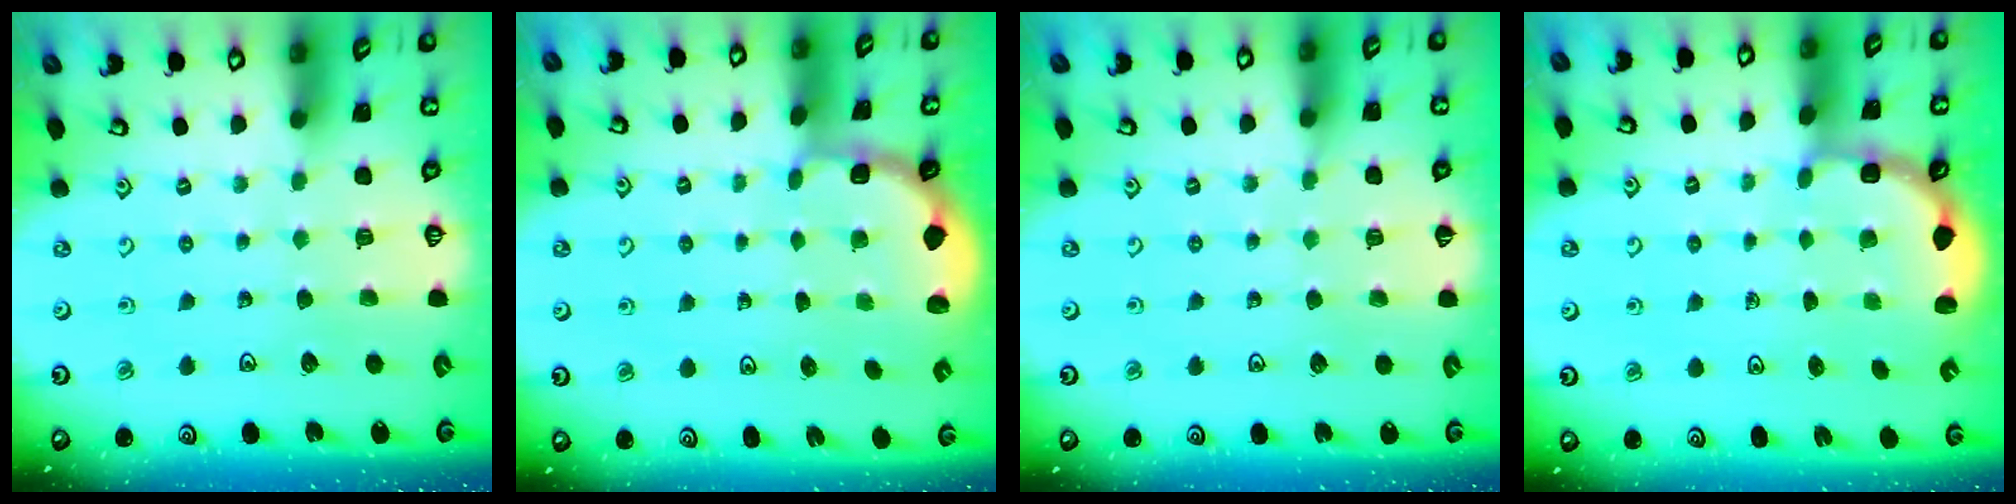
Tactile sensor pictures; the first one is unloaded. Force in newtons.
{"total": 1.9, "press": 1.8, "slide": 0.7}
{"total": 2.7, "press": 2.7, "slide": 0.4}
{"total": 3.1, "press": 2.5, "slide": 1.9}